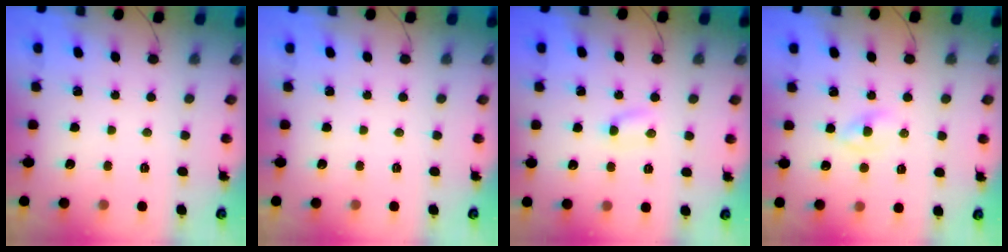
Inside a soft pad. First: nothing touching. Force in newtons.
{"total": 0.0}
{"total": 2.4, "press": 2.3, "slide": 0.7}
{"total": 1.6, "press": 1.4, "slide": 0.9}